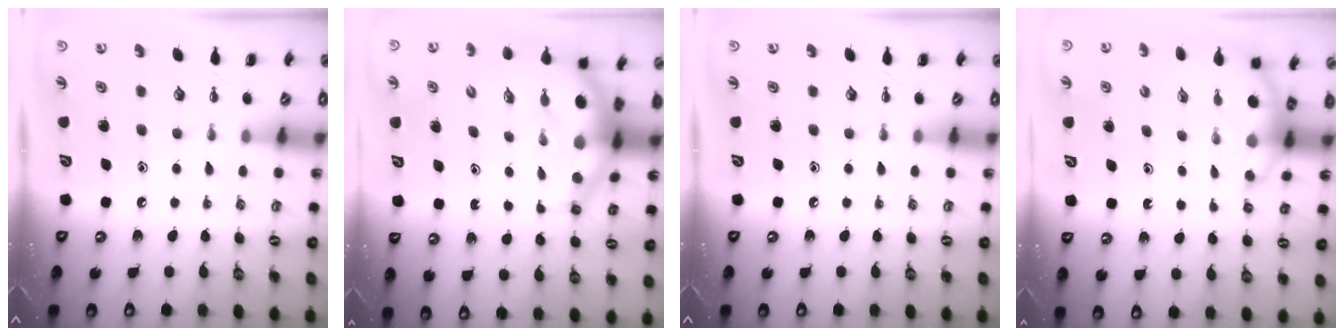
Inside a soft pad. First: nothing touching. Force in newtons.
{"total": 8.9, "press": 8.6, "slide": 2.3}
{"total": 0.0}
{"total": 4.2, "press": 4.1, "slide": 1.1}